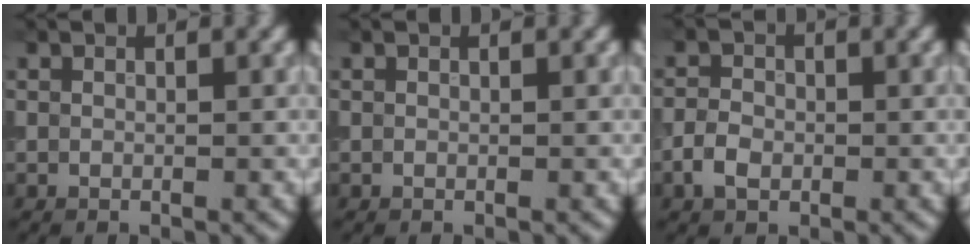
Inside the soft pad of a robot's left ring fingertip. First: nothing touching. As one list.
[{"total": 0.0}, {"total": 2.4, "force": [-0.9, 1.7, 1.4], "torque": [-0.024, 0.002, -0.023]}]